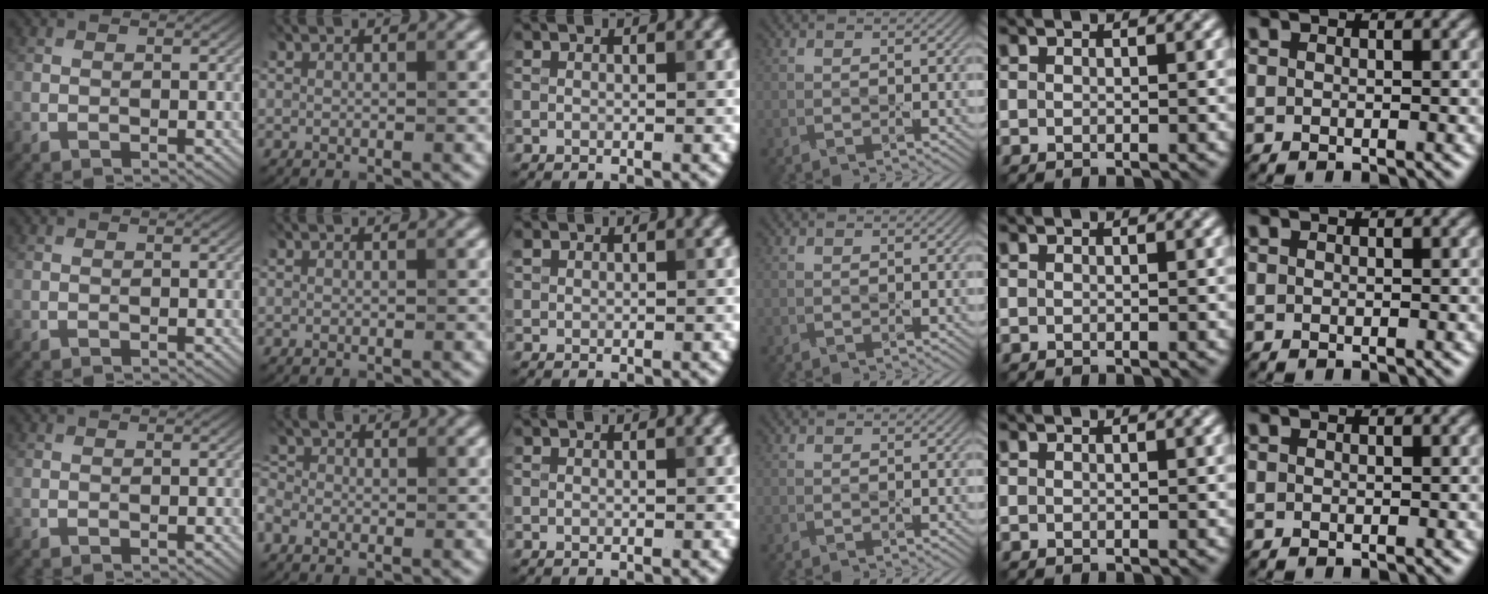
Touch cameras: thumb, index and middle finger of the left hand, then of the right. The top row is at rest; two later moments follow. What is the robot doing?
{"motion": "press", "object": "calculator"}